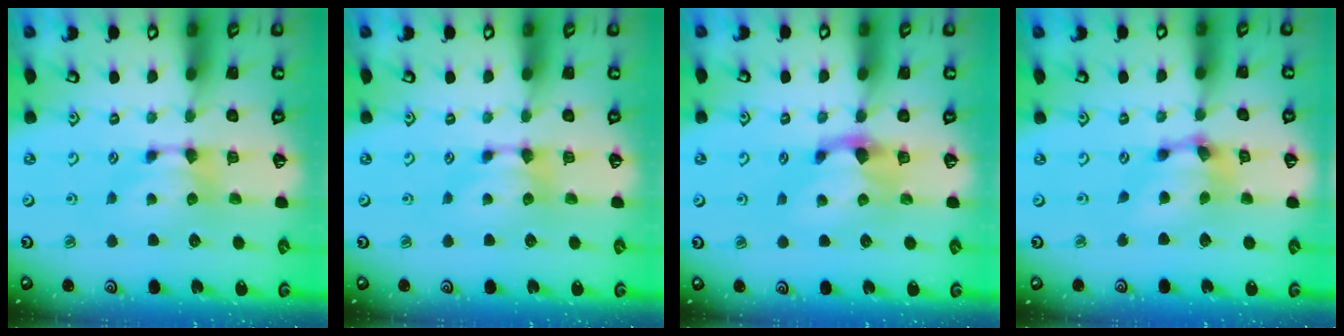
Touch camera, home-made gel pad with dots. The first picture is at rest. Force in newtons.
{"total": 0.0}
{"total": 1.9, "press": 1.4, "slide": 1.3}
{"total": 5.5, "press": 5.0, "slide": 2.4}